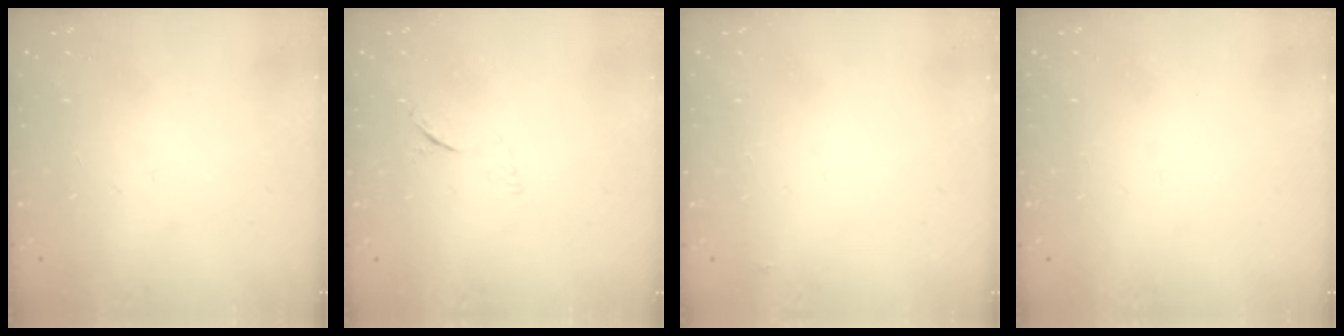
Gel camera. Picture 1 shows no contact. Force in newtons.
{"total": 4.2, "press": 4.0, "slide": 1.4}
{"total": 3.1, "press": 3.1, "slide": 0.3}
{"total": 1.5, "press": 1.5, "slide": 0.1}